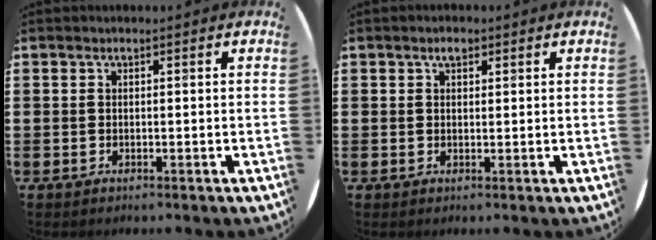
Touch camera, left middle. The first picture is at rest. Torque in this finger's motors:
{"motor_torque": [0.32, -0.24, 0.02, 0.00]}